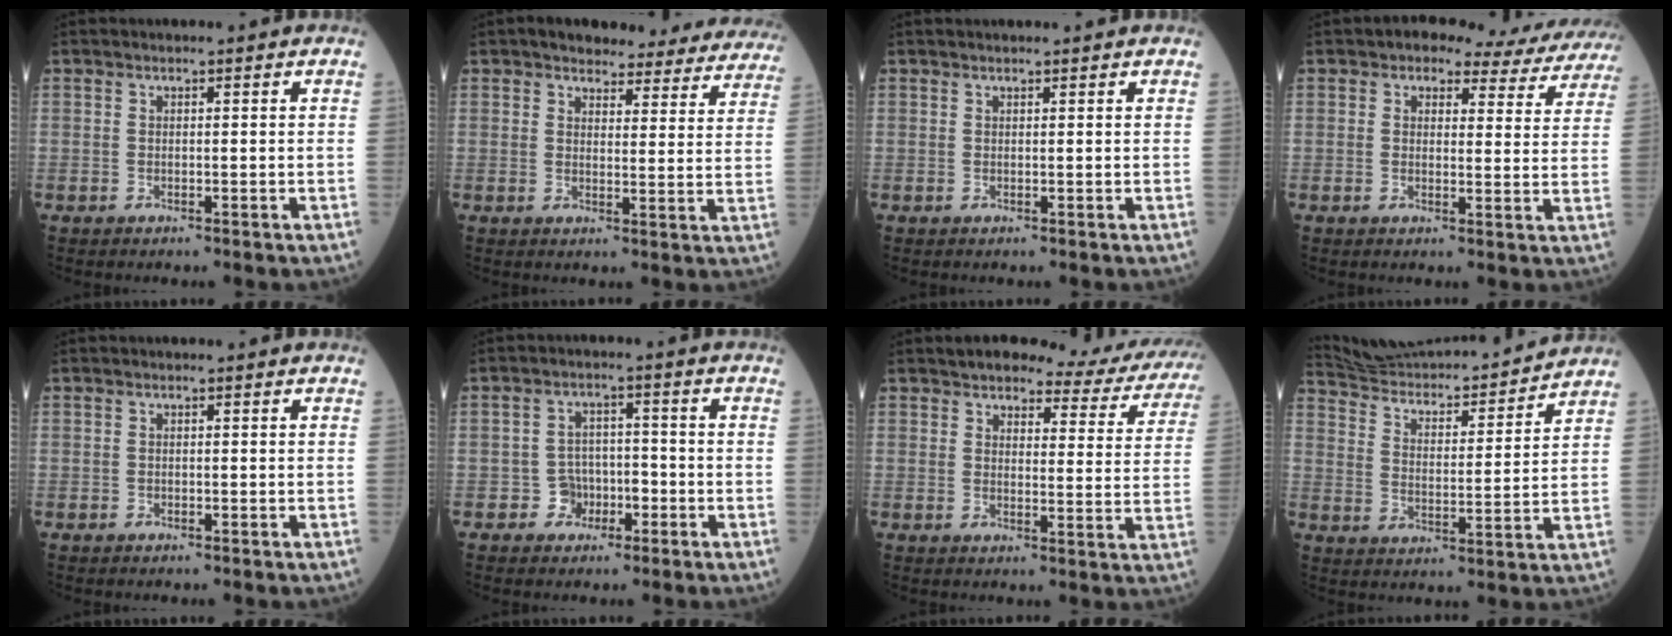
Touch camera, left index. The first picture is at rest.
{"total": 19.1, "force": [17.5, 5.4, 5.4], "torque": [-0.039, -0.030, 0.182]}
{"total": 2.8, "force": [2.6, 0.2, 0.9], "torque": [-0.005, 0.026, 0.036]}
{"total": 11.3, "force": [9.8, 4.5, 3.4], "torque": [-0.015, 0.009, 0.086]}
{"total": 0.0}
{"total": 3.9, "force": [-1.8, 3.4, 0.8], "torque": [-0.004, 0.013, -0.030]}
{"total": 14.0, "force": [12.9, 3.6, 4.2], "torque": [-0.023, -0.018, 0.127]}
{"total": 20.3, "force": [19.3, 2.1, 5.8], "torque": [-0.094, -0.009, 0.286]}